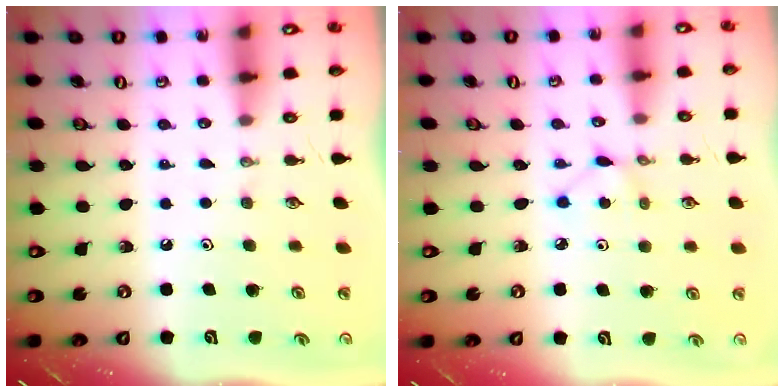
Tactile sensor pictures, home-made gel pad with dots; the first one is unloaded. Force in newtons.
{"total": 2.7, "press": 2.6, "slide": 0.3}